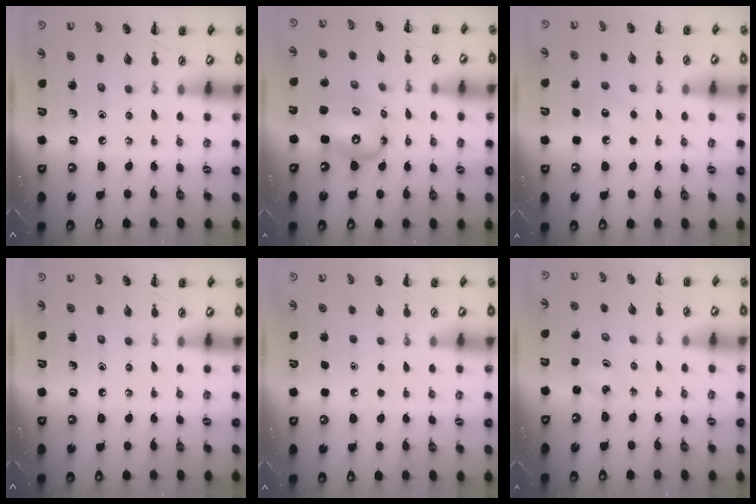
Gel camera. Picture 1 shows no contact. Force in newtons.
{"total": 11.9, "press": 11.4, "slide": 3.1}
{"total": 6.0, "press": 5.9, "slide": 1.1}
{"total": 0.0}
{"total": 1.8, "press": 1.8, "slide": 0.1}
{"total": 1.9, "press": 1.8, "slide": 0.5}